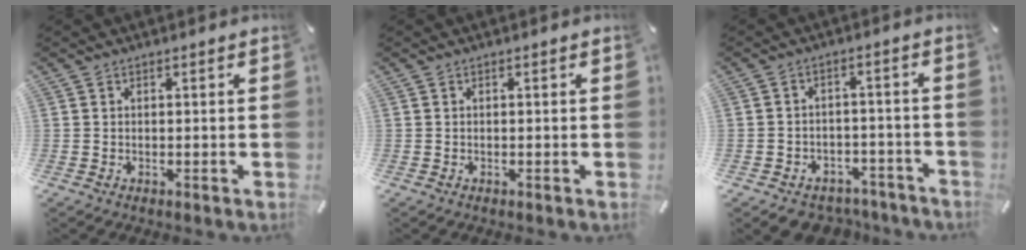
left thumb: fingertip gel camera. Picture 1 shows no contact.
{"total": 0.0}
{"total": 5.6, "force": [-4.4, 3.3, 1.2], "torque": [-0.016, 0.030, -0.082]}